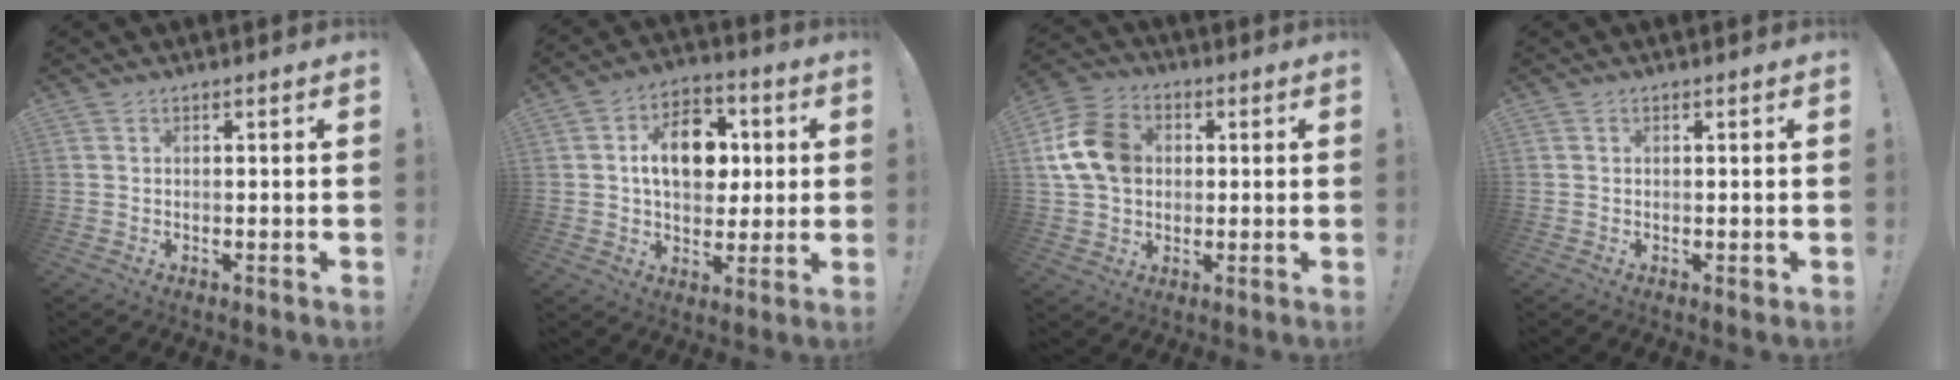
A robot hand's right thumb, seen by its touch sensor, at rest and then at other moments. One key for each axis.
{"total": 14.0, "fx": 2.1, "fy": 10.0, "fz": 9.7, "tx": -0.123, "ty": 0.007, "tz": 0.039}
{"total": 14.4, "fx": 2.3, "fy": 11.2, "fz": 8.6, "tx": -0.142, "ty": 0.003, "tz": 0.049}
{"total": 0.7, "fx": 0.2, "fy": 0.5, "fz": 0.5, "tx": -0.003, "ty": 0.001, "tz": 0.002}